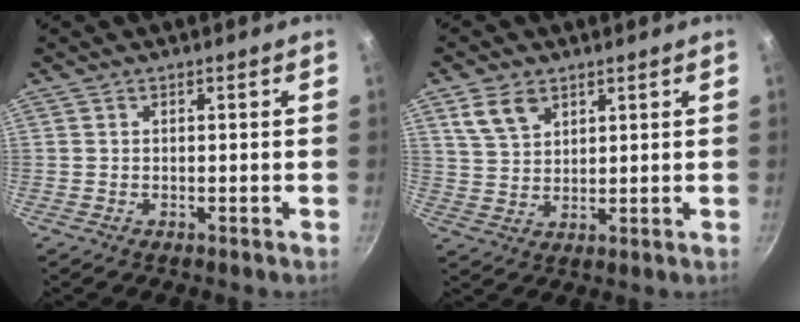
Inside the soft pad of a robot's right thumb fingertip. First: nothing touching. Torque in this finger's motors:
{"motor_torque": [-0.63, 0.69, 0.38, 0.58, 0.02]}